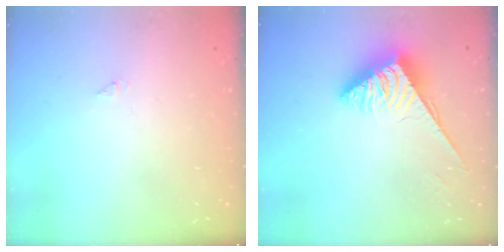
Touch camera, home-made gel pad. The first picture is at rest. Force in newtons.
{"total": 3.7, "press": 3.7, "slide": 0.6}